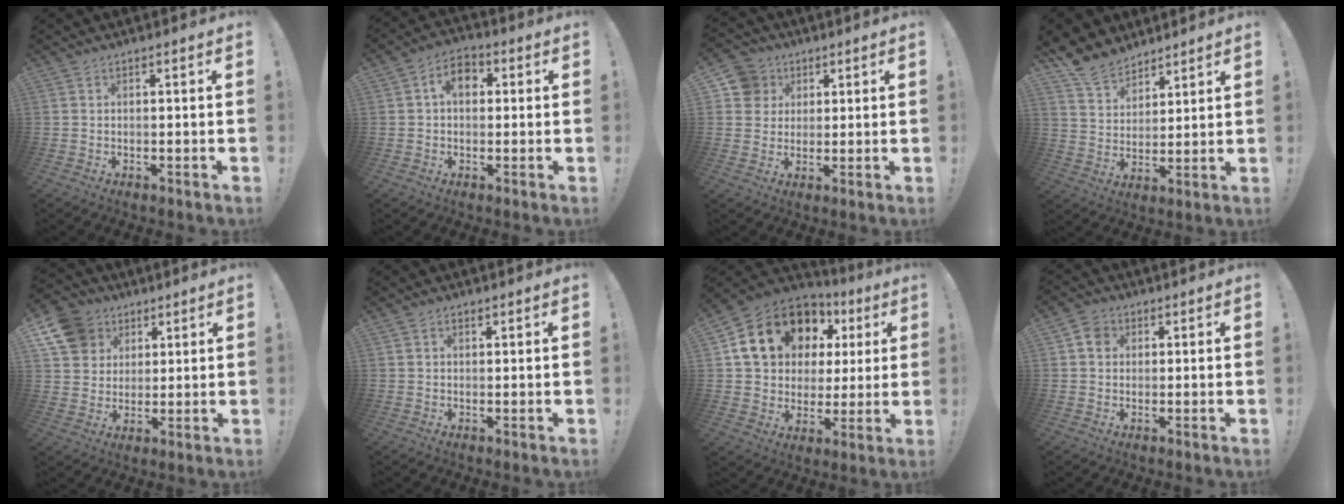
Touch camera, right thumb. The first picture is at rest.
{"total": 7.3, "force": [1.7, 5.0, 5.0], "torque": [-0.078, 0.009, 0.031]}
{"total": 8.6, "force": [3.0, 7.9, 1.8], "torque": [-0.022, -0.010, 0.063]}
{"total": 10.3, "force": [8.7, 5.3, 1.9], "torque": [-0.041, -0.066, 0.171]}
{"total": 12.8, "force": [5.7, 10.6, 4.2], "torque": [-0.066, -0.027, 0.118]}
{"total": 0.9, "force": [0.5, 0.7, 0.4], "torque": [-0.003, 0.001, 0.008]}
{"total": 18.2, "force": [9.0, 12.7, 9.4], "torque": [-0.161, -0.033, 0.186]}
{"total": 4.8, "force": [1.3, 4.0, 2.2], "torque": [-0.029, 0.002, 0.025]}